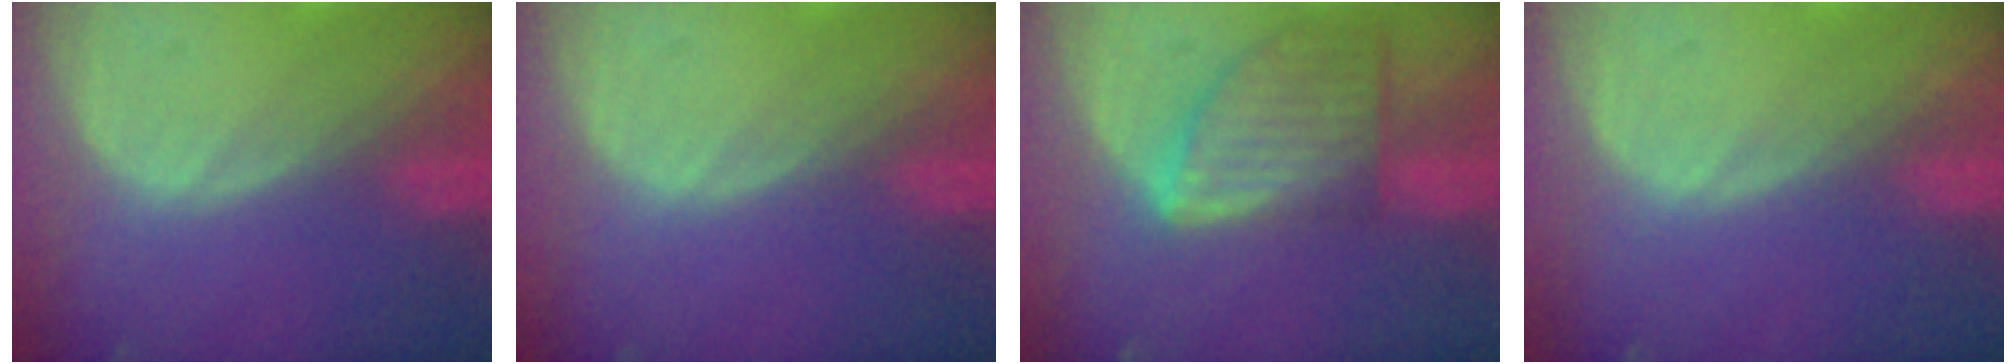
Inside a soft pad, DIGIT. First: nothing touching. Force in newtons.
{"total": 0.0}
{"total": 8.2, "press": 7.4, "slide": 3.4}
{"total": 0.0}